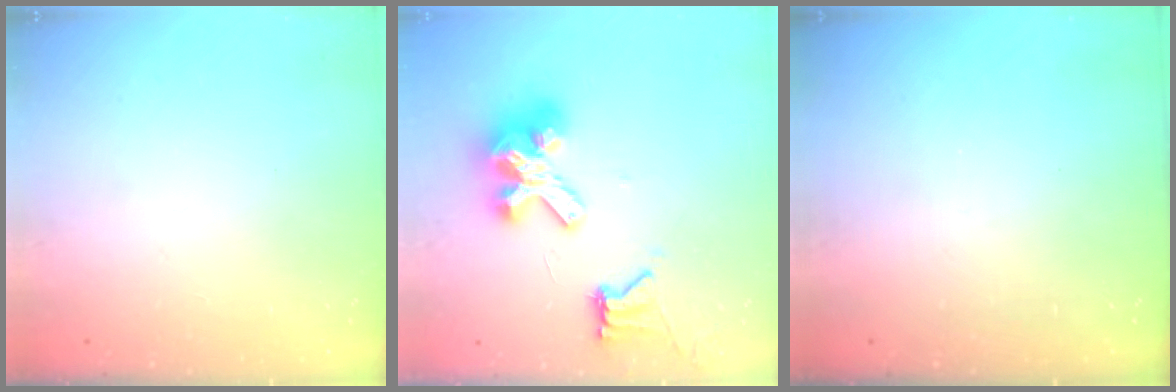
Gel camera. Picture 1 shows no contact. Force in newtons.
{"total": 14.3, "press": 14.2, "slide": 1.7}
{"total": 0.0}